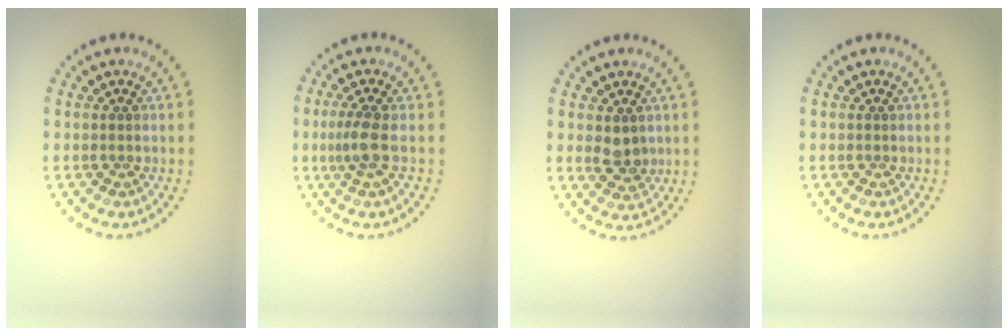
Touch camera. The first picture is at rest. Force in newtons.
{"total": 2.2, "press": 1.8, "slide": 1.3}
{"total": 2.2, "press": 2.1, "slide": 0.5}
{"total": 0.0}